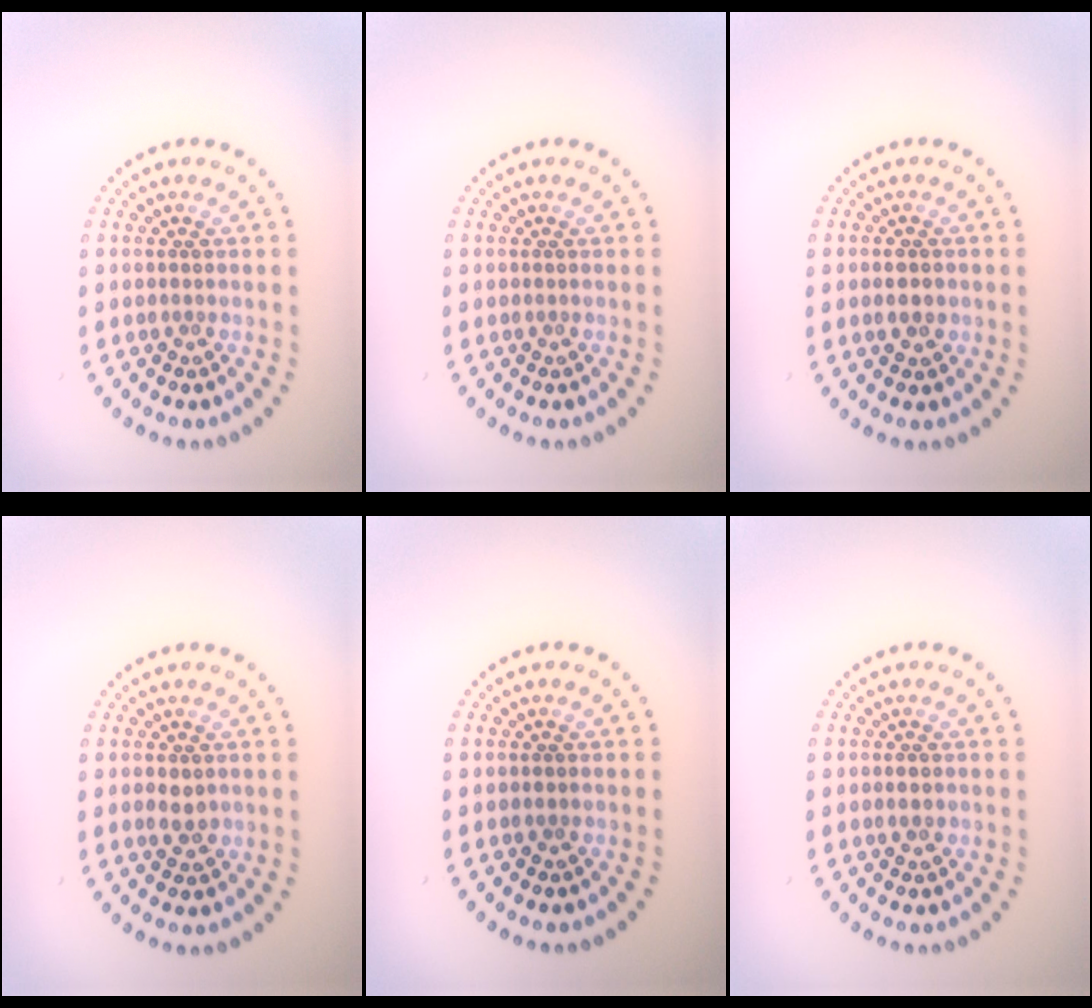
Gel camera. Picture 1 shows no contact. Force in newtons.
{"total": 0.0}
{"total": 1.6, "press": 1.6, "slide": 0.2}
{"total": 1.3, "press": 1.3, "slide": 0.1}
{"total": 0.5, "press": 0.5, "slide": 0.1}
{"total": 0.9, "press": 0.9, "slide": 0.1}